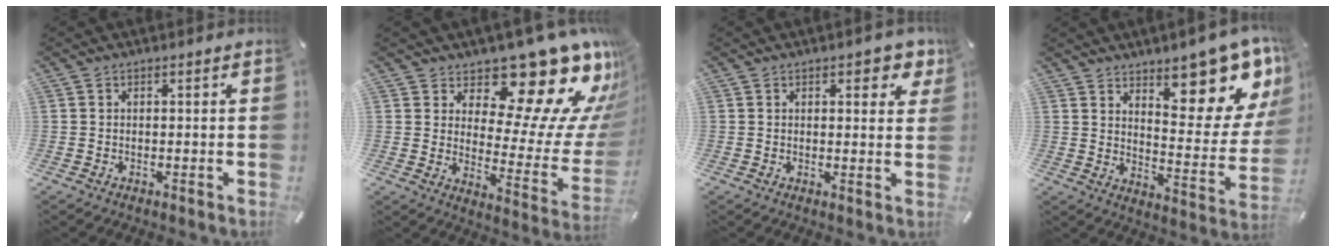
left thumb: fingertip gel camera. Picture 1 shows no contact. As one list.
[{"total": 19.0, "force": [13.7, 8.0, 10.4], "torque": [-0.130, -0.121, 0.224]}, {"total": 5.0, "force": [2.9, 2.7, 3.1], "torque": [-0.029, -0.012, 0.044]}, {"total": 15.8, "force": [11.8, 5.8, 8.7], "torque": [-0.095, -0.111, 0.196]}]